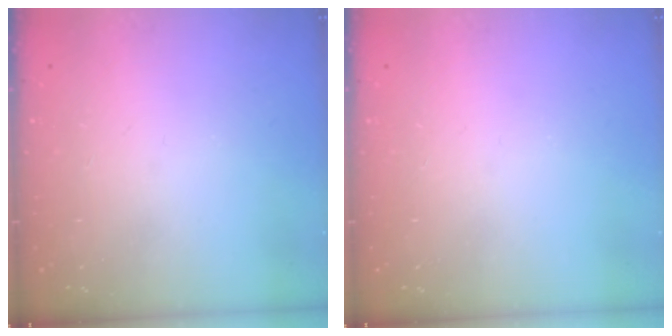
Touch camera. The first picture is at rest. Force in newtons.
{"total": 0.0}